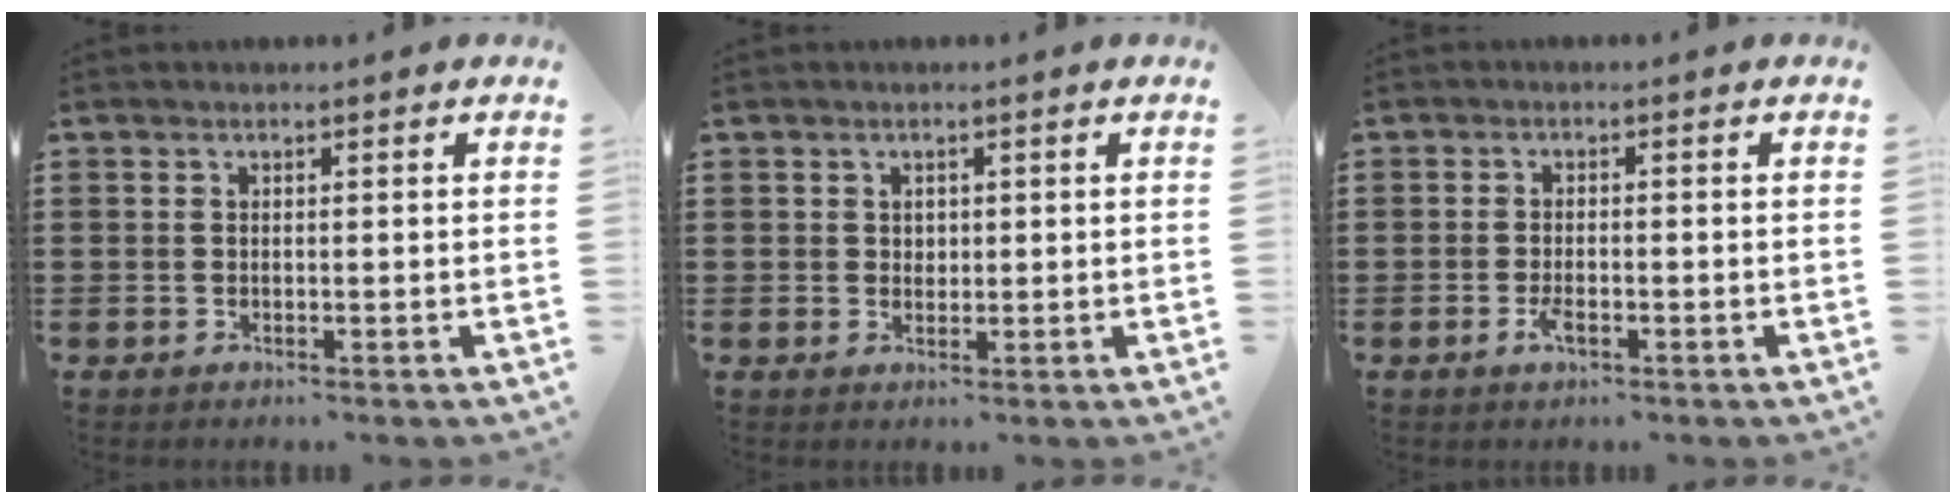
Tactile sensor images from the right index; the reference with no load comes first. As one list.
[{"total": 1.0, "force": [0.5, 0.8, 0.4], "torque": [-0.008, 0.003, 0.010]}, {"total": 2.4, "force": [-1.2, 0.9, 1.9], "torque": [-0.042, -0.001, -0.023]}]